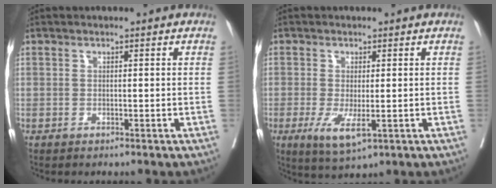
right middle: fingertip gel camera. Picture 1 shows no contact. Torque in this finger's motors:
{"motor_torque": [0.81, -0.95, 0.06, 0.08]}